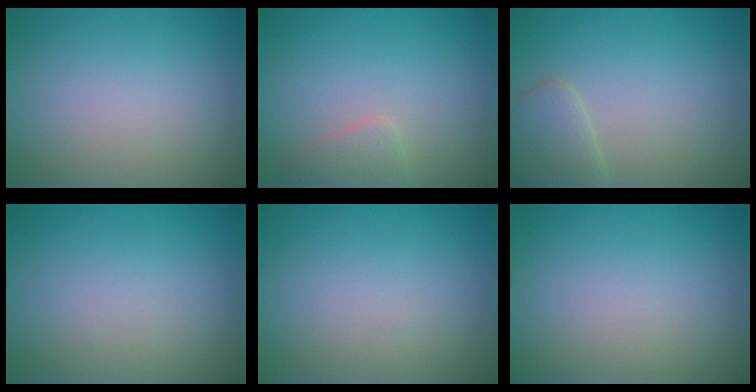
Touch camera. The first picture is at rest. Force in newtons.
{"total": 1.6, "press": 1.6, "slide": 0.0}
{"total": 2.3, "press": 2.3, "slide": 0.1}
{"total": 0.0}
{"total": 0.0}
{"total": 0.0}